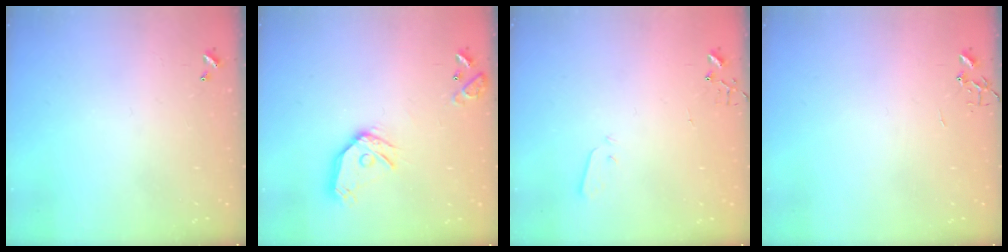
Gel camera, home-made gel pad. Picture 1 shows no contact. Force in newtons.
{"total": 14.0, "press": 13.8, "slide": 1.9}
{"total": 2.1, "press": 2.0, "slide": 0.4}
{"total": 0.0}